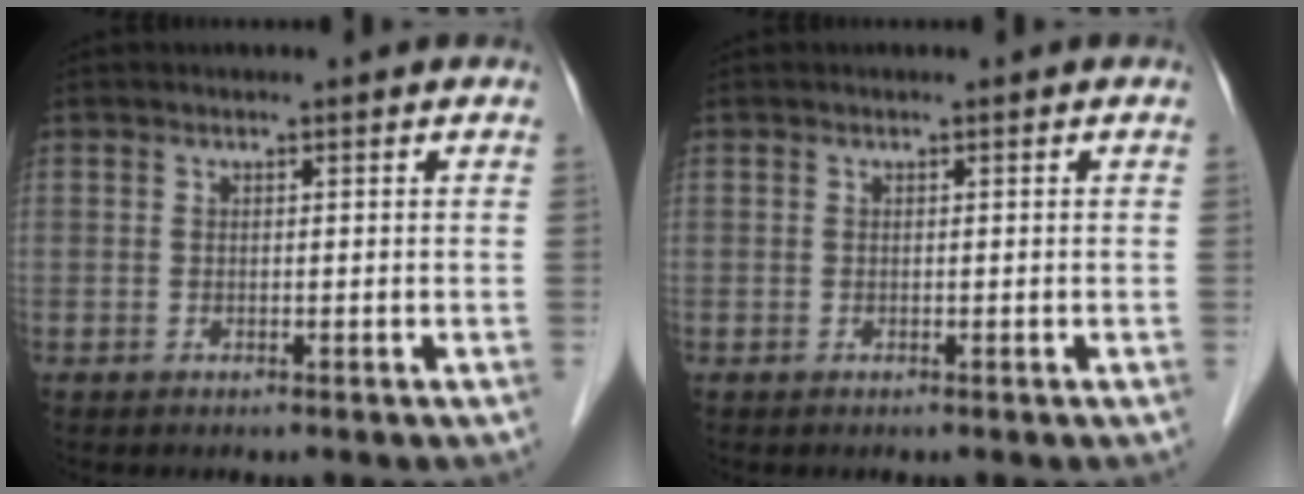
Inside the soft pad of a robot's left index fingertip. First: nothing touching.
{"total": 0.0}